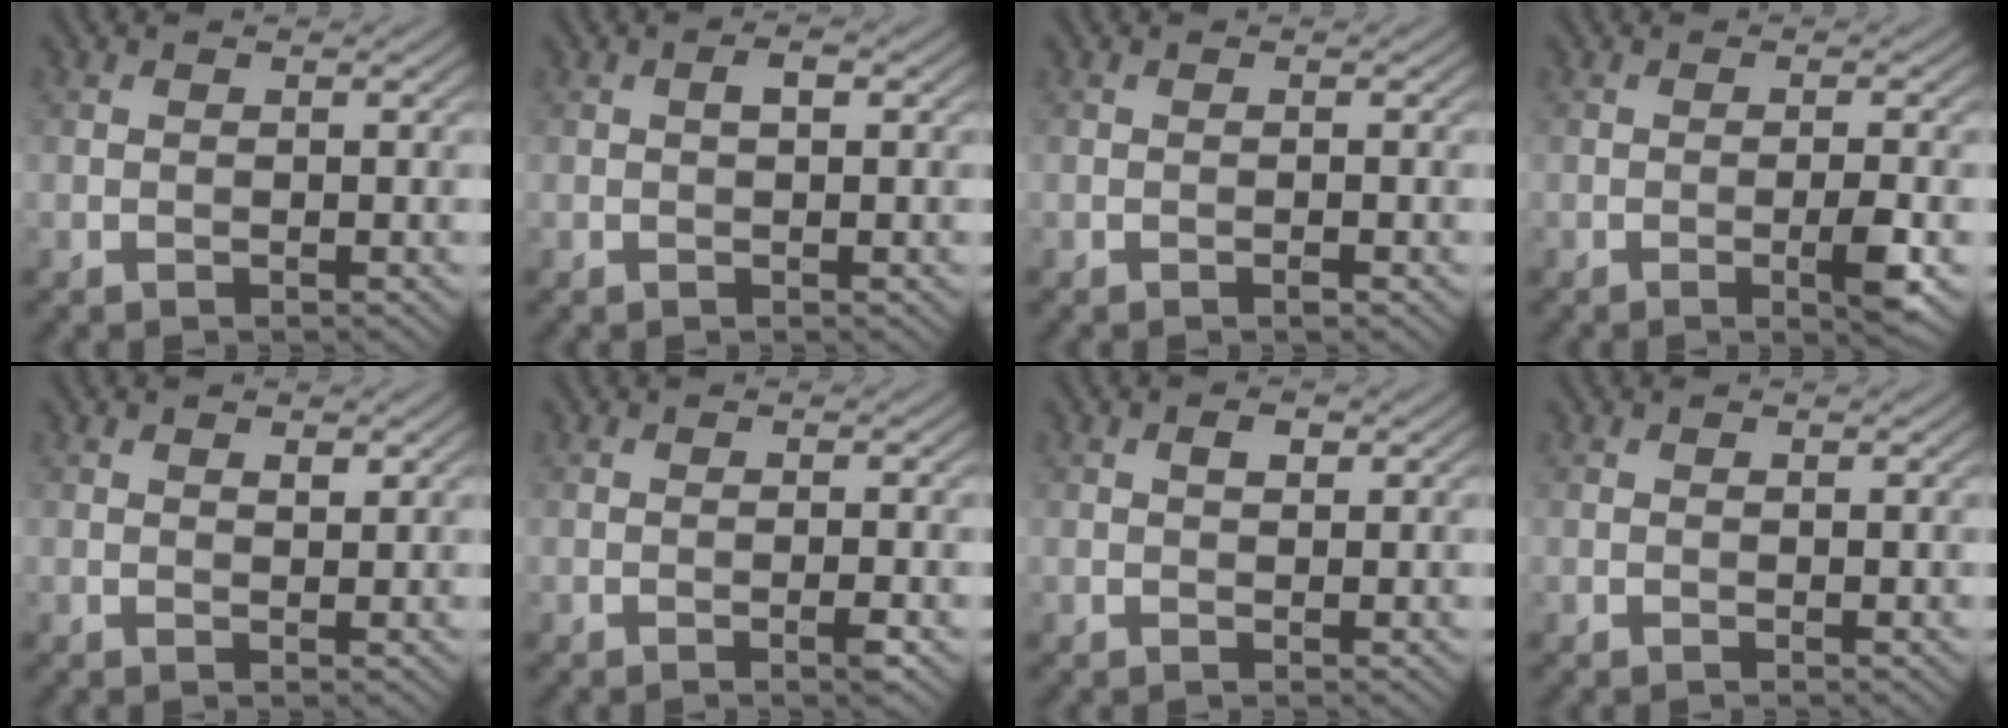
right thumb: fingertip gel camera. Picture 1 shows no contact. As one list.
[{"total": 1.3, "force": [0.3, 0.5, 1.2], "torque": [-0.021, 0.002, 0.002]}, {"total": 0.6, "force": [-0.4, 0.0, 0.5], "torque": [-0.008, 0.001, -0.007]}, {"total": 3.3, "force": [-1.1, 0.3, 3.1], "torque": [-0.050, 0.003, -0.020]}, {"total": 1.0, "force": [0.7, 0.5, 0.6], "torque": [-0.011, -0.002, 0.012]}, {"total": 1.3, "force": [-0.6, 0.0, 1.1], "torque": [-0.019, 0.002, -0.012]}, {"total": 1.2, "force": [0.5, 0.7, 0.8], "torque": [-0.013, 0.001, 0.008]}, {"total": 0.0}]